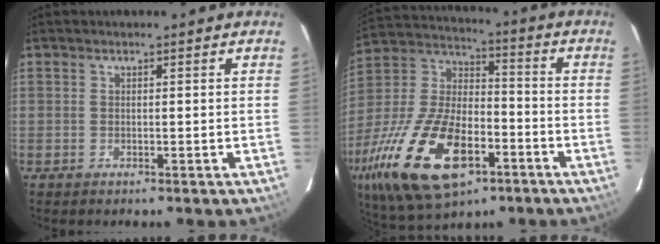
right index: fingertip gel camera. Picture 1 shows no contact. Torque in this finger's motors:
{"motor_torque": [1.66, -0.48, 1.05, 0.21]}